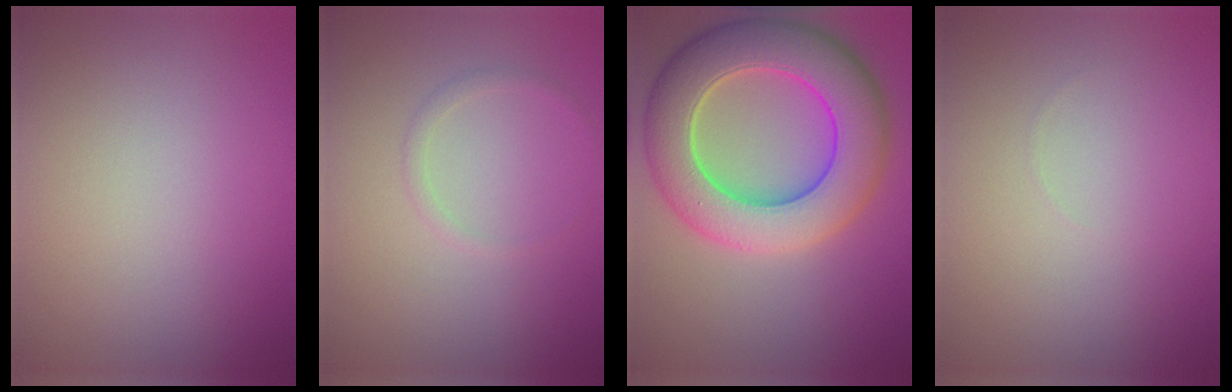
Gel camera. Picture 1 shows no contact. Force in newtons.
{"total": 0.8, "press": 0.8, "slide": 0.0}
{"total": 10.7, "press": 10.6, "slide": 0.6}
{"total": 0.0}